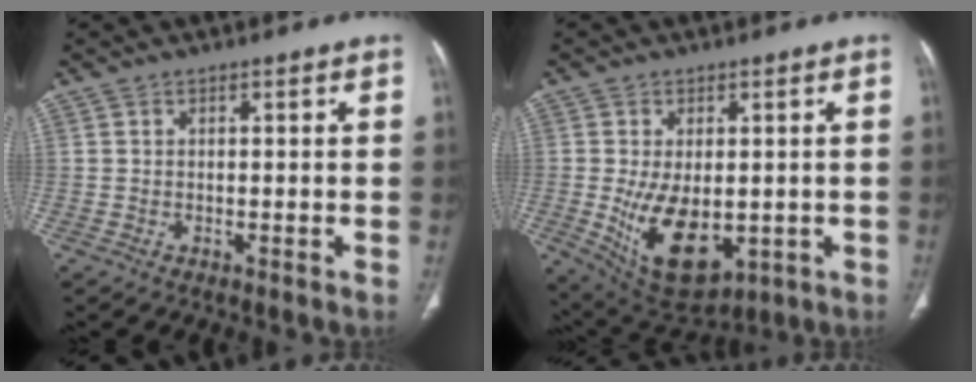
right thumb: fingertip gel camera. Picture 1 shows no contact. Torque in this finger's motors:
{"motor_torque": [0.30, 0.46, 0.46, 0.77, 0.36]}